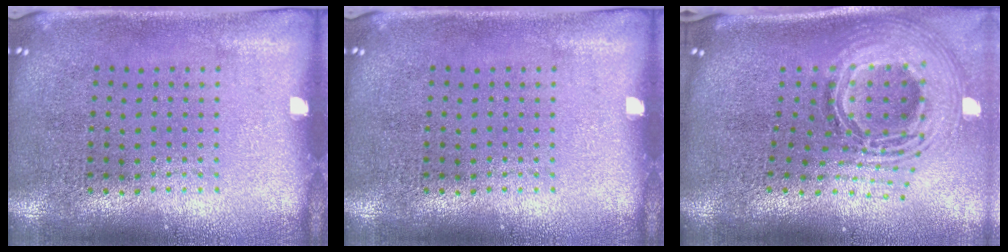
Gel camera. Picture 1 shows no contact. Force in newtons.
{"total": 0.0}
{"total": 2.9, "press": 2.1, "slide": 2.1}